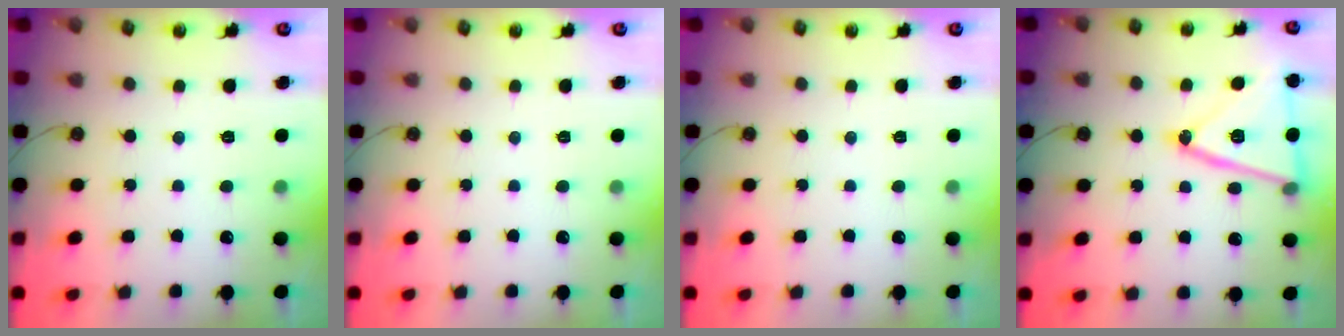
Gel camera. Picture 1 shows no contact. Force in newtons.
{"total": 0.0}
{"total": 0.0}
{"total": 19.4, "press": 19.1, "slide": 3.3}